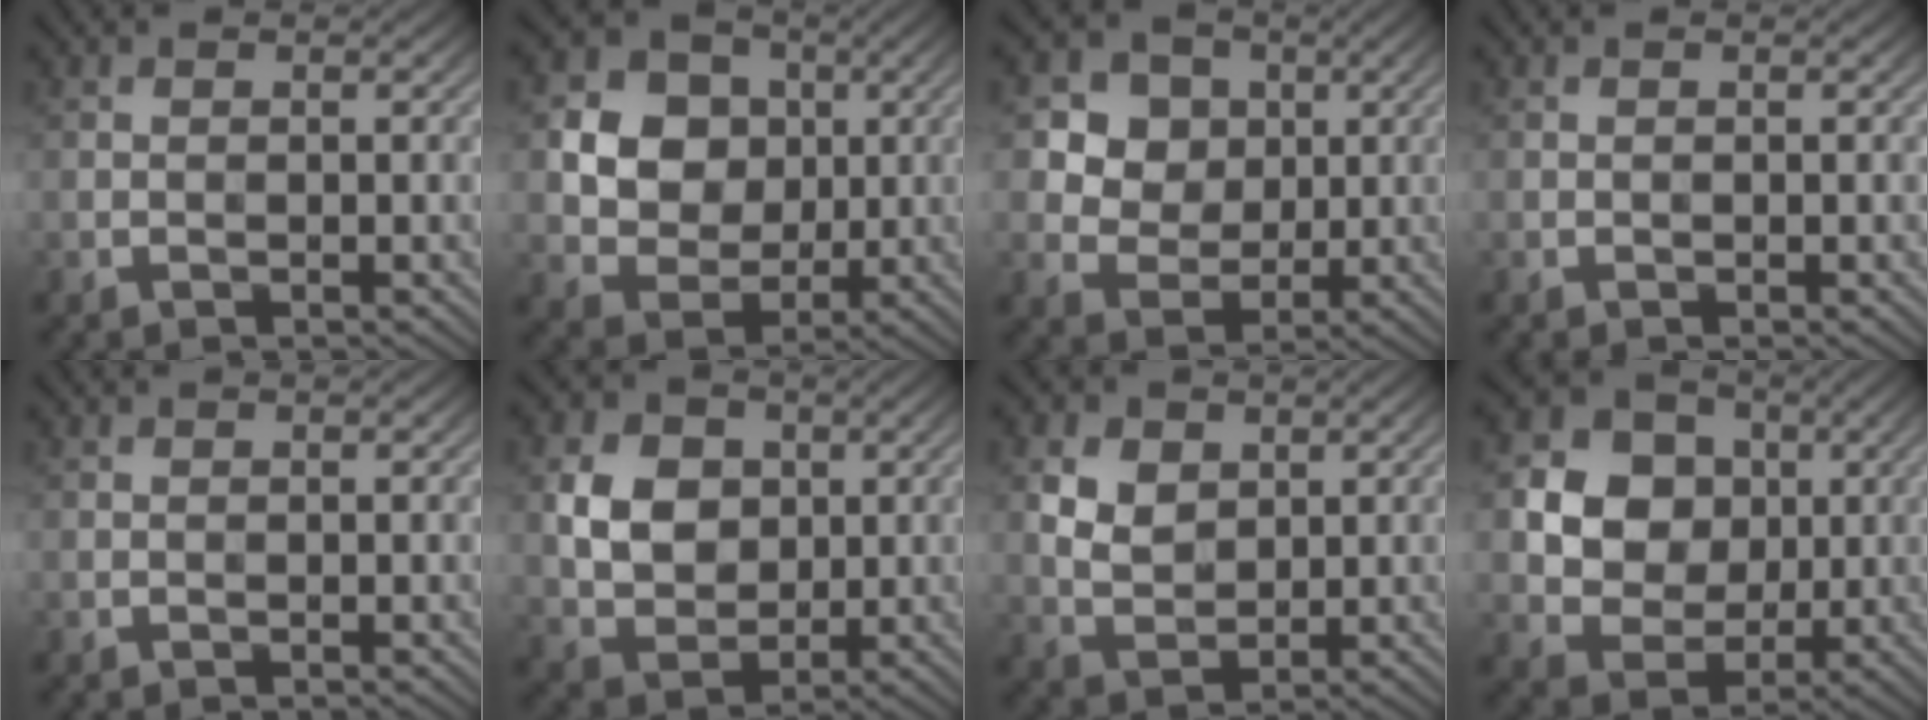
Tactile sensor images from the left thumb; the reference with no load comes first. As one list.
[{"total": 9.3, "force": [1.8, 8.1, 4.2], "torque": [-0.110, 0.013, 0.035]}, {"total": 7.6, "force": [2.5, 6.5, 3.1], "torque": [-0.093, 0.000, 0.049]}, {"total": 0.0}, {"total": 0.0}, {"total": 7.2, "force": [1.2, 5.8, 4.1], "torque": [-0.099, 0.001, 0.016]}, {"total": 5.0, "force": [1.8, 3.6, 2.8], "torque": [-0.071, 0.000, 0.034]}, {"total": 10.3, "force": [1.9, 9.0, 4.7], "torque": [-0.124, 0.020, 0.042]}]